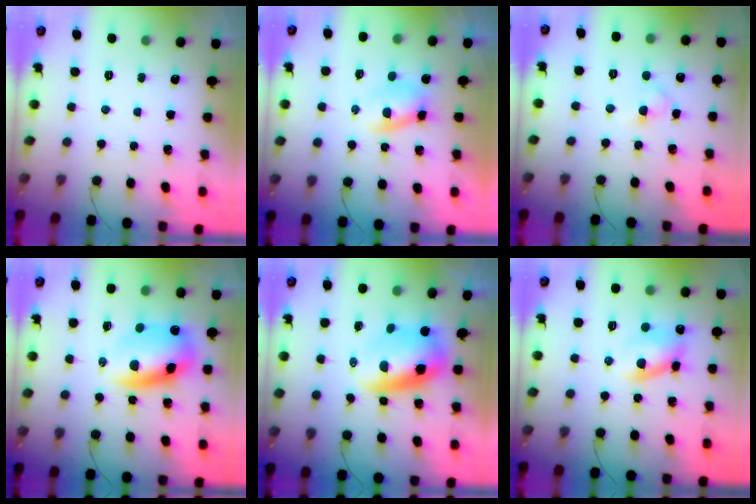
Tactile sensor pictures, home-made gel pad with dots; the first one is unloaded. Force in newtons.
{"total": 2.8, "press": 2.5, "slide": 1.2}
{"total": 2.5, "press": 2.3, "slide": 1.1}
{"total": 11.7, "press": 11.2, "slide": 3.1}
{"total": 8.3, "press": 8.1, "slide": 2.2}
{"total": 9.5, "press": 9.4, "slide": 1.8}